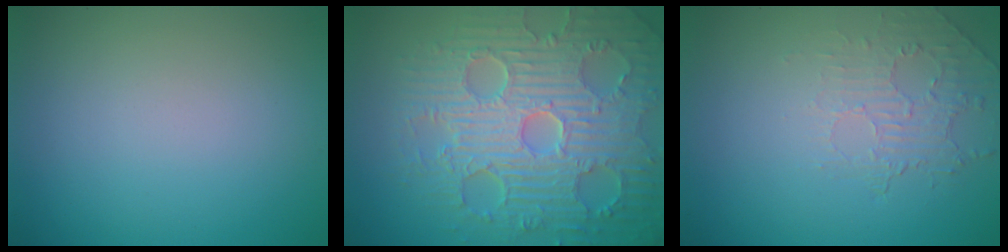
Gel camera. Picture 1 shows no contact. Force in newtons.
{"total": 9.4, "press": 6.8, "slide": 6.4}
{"total": 2.0, "press": 0.8, "slide": 1.8}